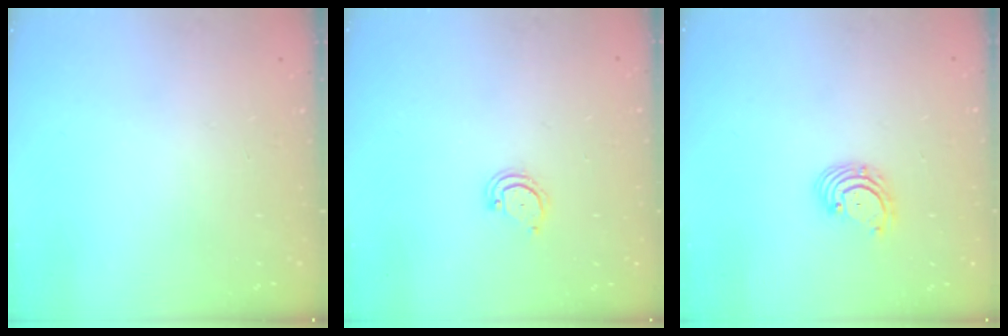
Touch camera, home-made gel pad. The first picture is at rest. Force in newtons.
{"total": 2.5, "press": 2.5, "slide": 0.2}
{"total": 2.9, "press": 2.9, "slide": 0.3}